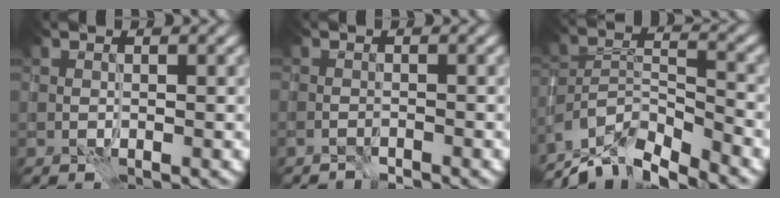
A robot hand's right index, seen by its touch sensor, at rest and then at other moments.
{"total": 1.3, "force": [-1.3, 0.0, -0.1], "torque": [0.008, 0.004, -0.022]}
{"total": 8.7, "force": [-7.6, 2.4, 3.5], "torque": [-0.059, 0.001, -0.132]}